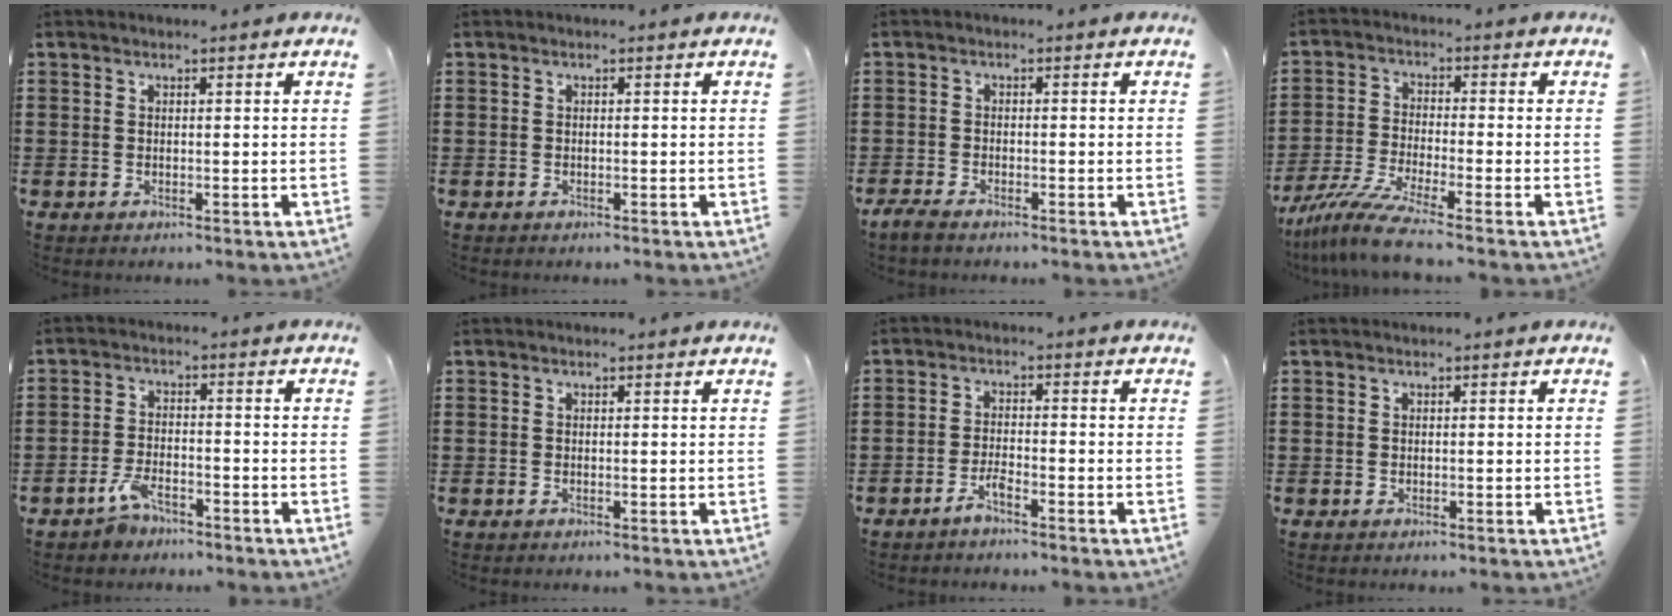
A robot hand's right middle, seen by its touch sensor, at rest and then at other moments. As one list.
[{"total": 0.0}, {"total": 1.7, "force": [-1.4, 0.2, 0.9], "torque": [-0.031, -0.005, -0.031]}, {"total": 7.4, "force": [-5.8, 0.1, 4.7], "torque": [-0.114, -0.021, -0.115]}, {"total": 3.8, "force": [-3.0, 1.4, 1.8], "torque": [-0.046, 0.004, -0.061]}, {"total": 0.0}, {"total": 2.5, "force": [-2.0, 0.2, 1.6], "torque": [-0.036, 0.004, -0.040]}, {"total": 0.0}]